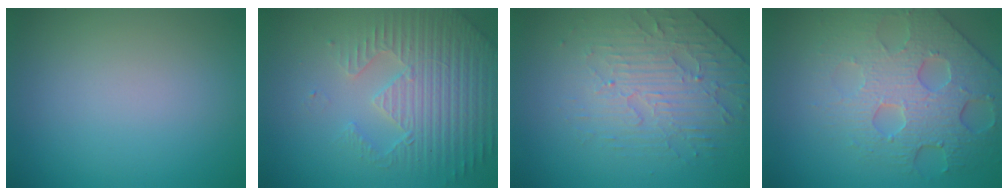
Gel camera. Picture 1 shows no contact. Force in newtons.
{"total": 4.8, "press": 4.3, "slide": 2.1}
{"total": 4.7, "press": 3.4, "slide": 3.2}
{"total": 6.3, "press": 5.1, "slide": 3.8}